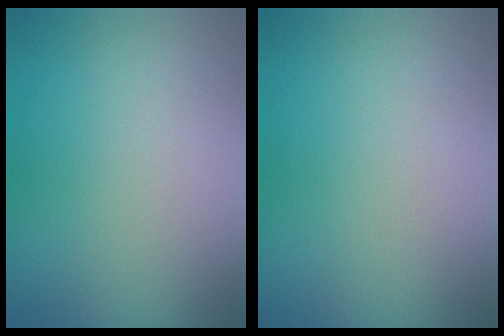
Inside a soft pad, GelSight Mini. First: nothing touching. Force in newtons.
{"total": 0.0}